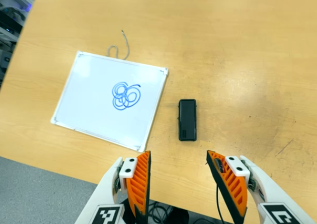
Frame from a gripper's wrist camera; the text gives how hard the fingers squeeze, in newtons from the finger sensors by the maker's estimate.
{"total": 0.0}